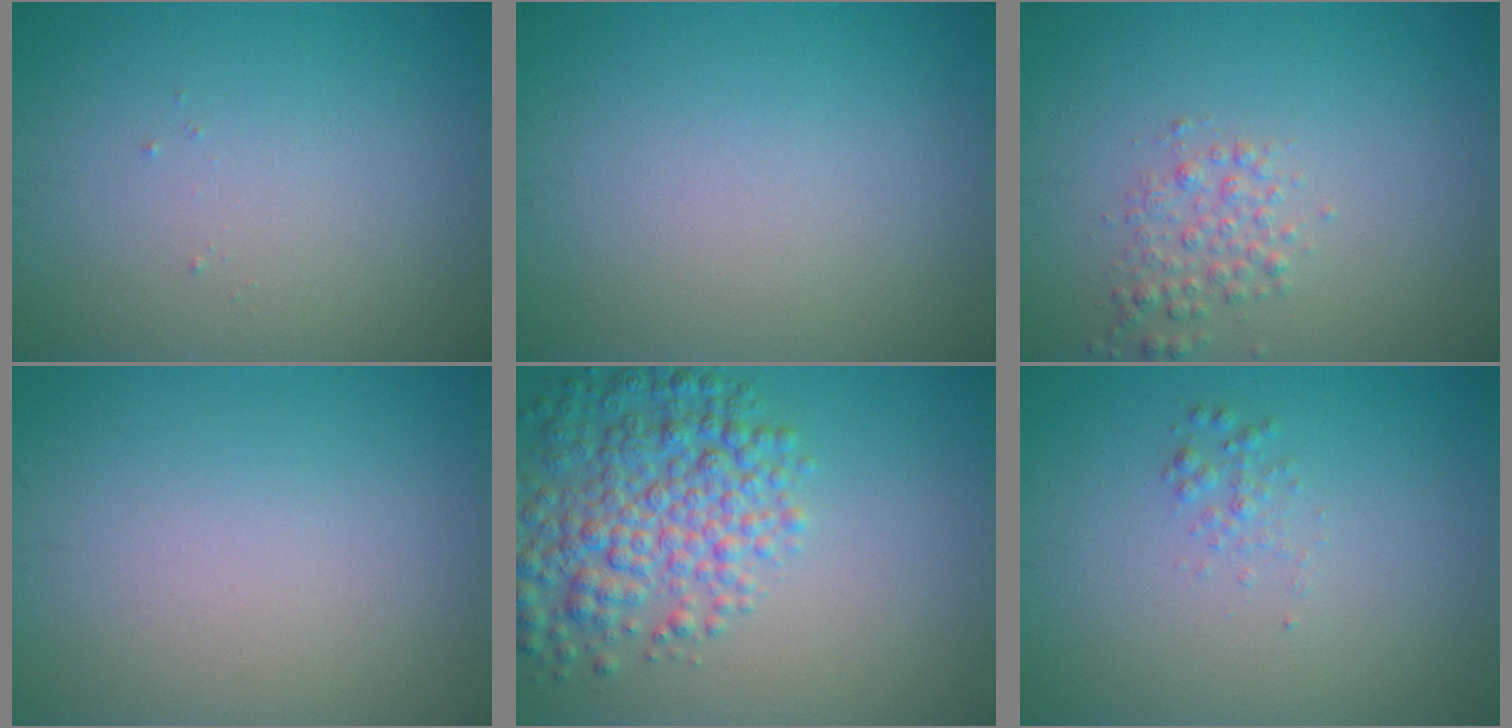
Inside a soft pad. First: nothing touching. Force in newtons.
{"total": 0.0}
{"total": 2.0, "press": 2.0, "slide": 0.1}
{"total": 0.0}
{"total": 6.6, "press": 6.6, "slide": 0.2}
{"total": 1.0, "press": 1.0, "slide": 0.0}